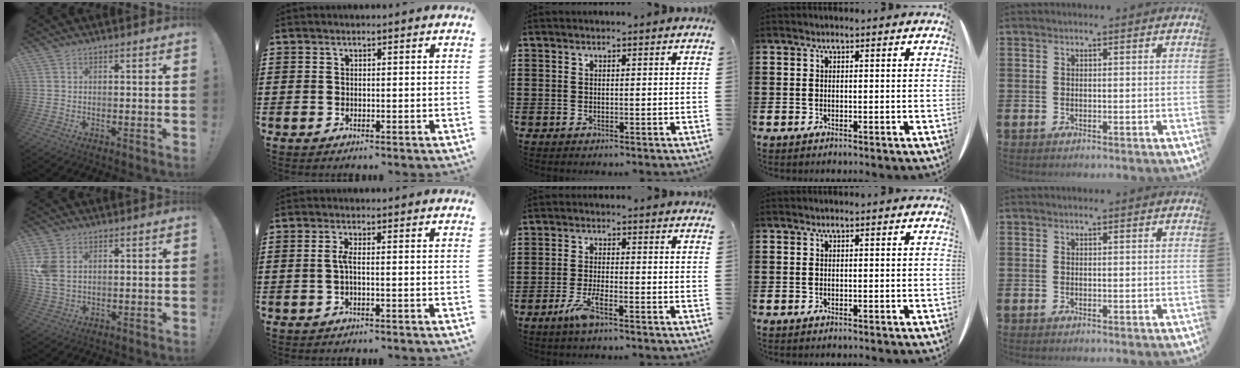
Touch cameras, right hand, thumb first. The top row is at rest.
{"thumb": {"total": 6.6, "force": [2.1, 4.4, 4.5], "torque": [-0.088, -0.009, 0.041]}, "index": {"total": 2.2, "force": [-0.3, 0.2, 2.1], "torque": [-0.049, -0.003, -0.010]}, "middle": {"total": 4.0, "force": [-2.3, 0.5, 3.2], "torque": [-0.075, -0.006, -0.046]}}